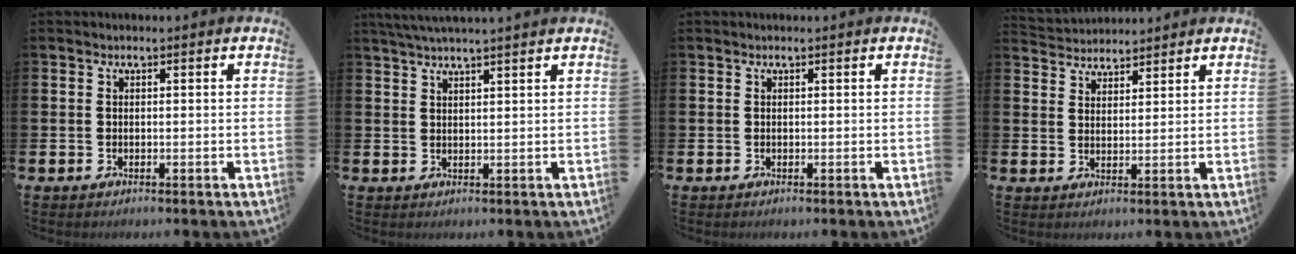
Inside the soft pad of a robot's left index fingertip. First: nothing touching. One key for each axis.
{"total": 2.9, "fx": 2.8, "fy": -0.4, "fz": 0.8, "tx": -0.028, "ty": -0.004, "tz": 0.053}
{"total": 0.0}
{"total": 3.5, "fx": 3.4, "fy": 0.7, "fz": -0.6, "tx": -0.001, "ty": -0.017, "tz": 0.062}